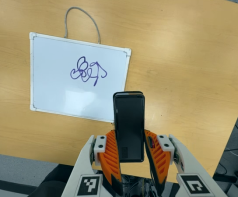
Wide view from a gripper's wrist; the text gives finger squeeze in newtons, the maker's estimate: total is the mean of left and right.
{"total": 5.5, "left": 4.3, "right": 6.7}